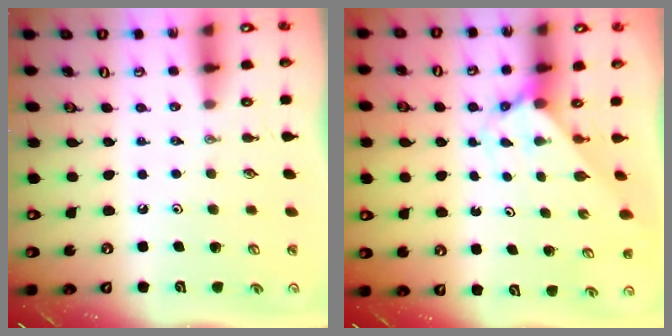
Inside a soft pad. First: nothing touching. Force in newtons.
{"total": 2.3, "press": 2.2, "slide": 0.2}